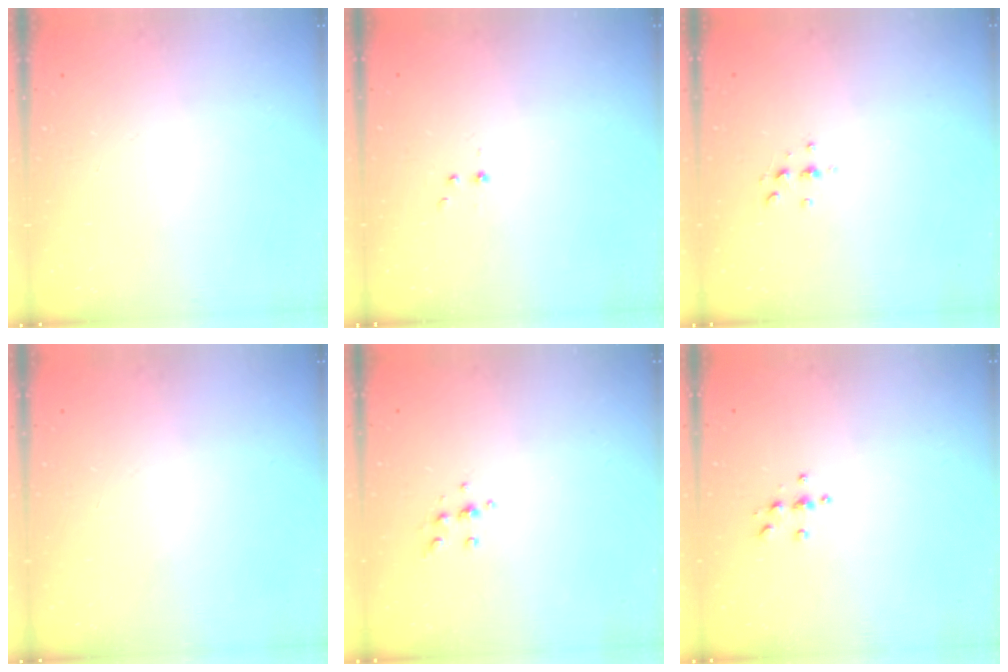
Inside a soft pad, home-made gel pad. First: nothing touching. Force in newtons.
{"total": 2.2, "press": 1.9, "slide": 1.0}
{"total": 3.3, "press": 3.2, "slide": 0.4}
{"total": 0.0}
{"total": 4.8, "press": 4.7, "slide": 0.8}
{"total": 3.8, "press": 3.8, "slide": 0.4}